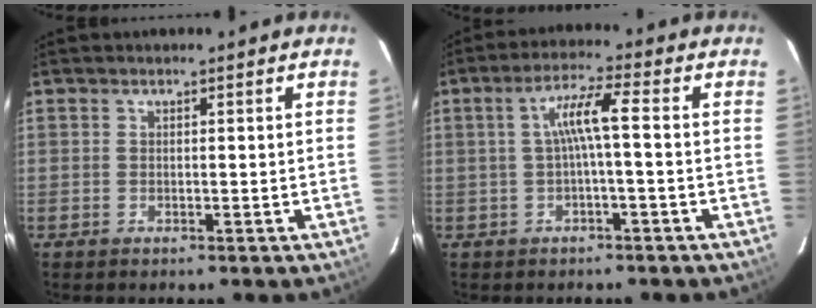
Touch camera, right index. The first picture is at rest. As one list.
[{"total": 5.2, "force": [-0.6, -0.1, 5.1], "torque": [-0.105, 0.010, -0.006]}]